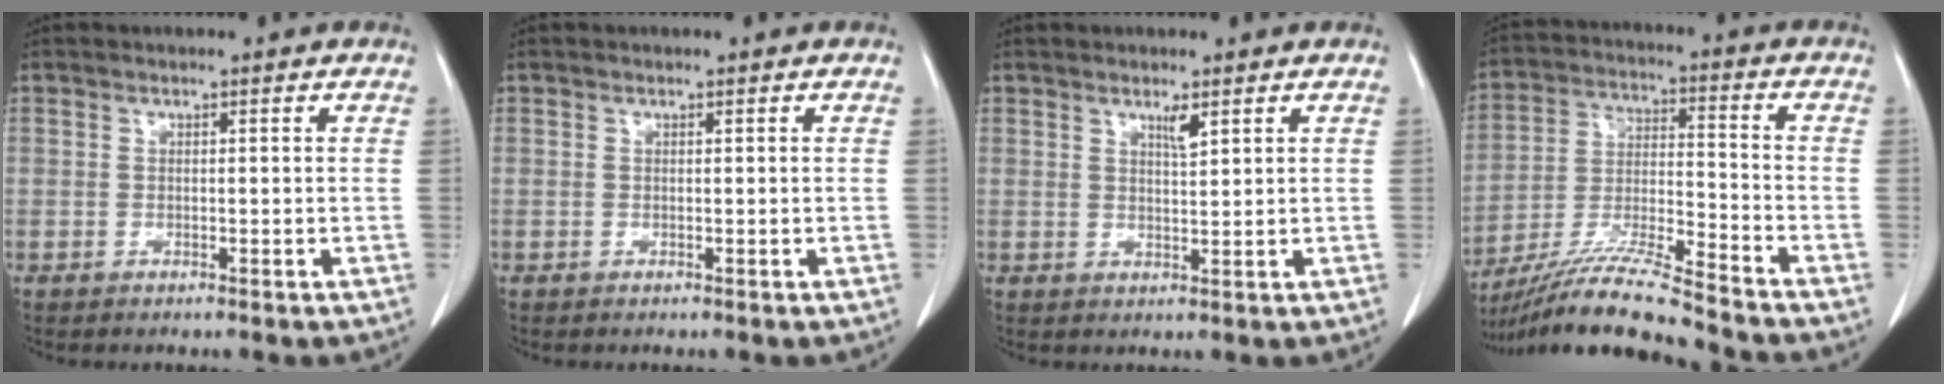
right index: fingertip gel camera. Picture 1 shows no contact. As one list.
[{"total": 0.0}, {"total": 2.0, "force": [1.3, 0.1, 1.5], "torque": [-0.030, -0.004, 0.024]}, {"total": 14.0, "force": [-12.5, -0.7, 6.3], "torque": [-0.116, -0.008, -0.228]}]